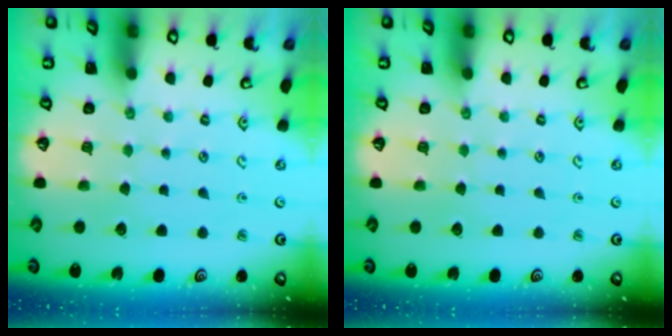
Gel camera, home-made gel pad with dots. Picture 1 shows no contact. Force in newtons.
{"total": 0.0}